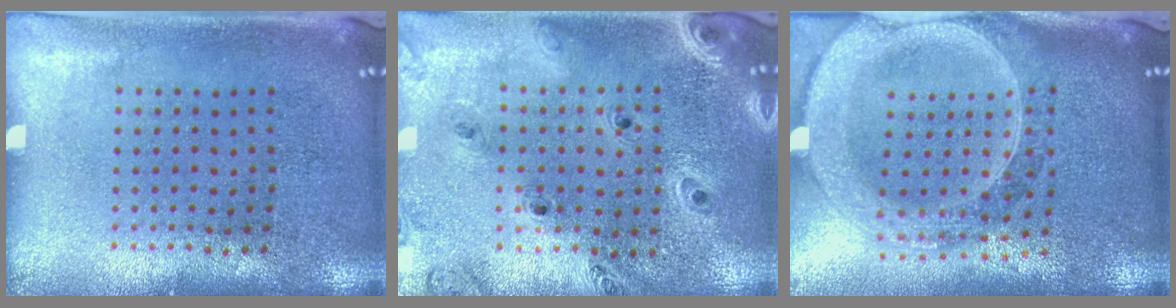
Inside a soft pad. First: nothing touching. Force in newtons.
{"total": 1.3, "press": 1.3, "slide": 0.2}
{"total": 2.9, "press": 2.5, "slide": 1.5}